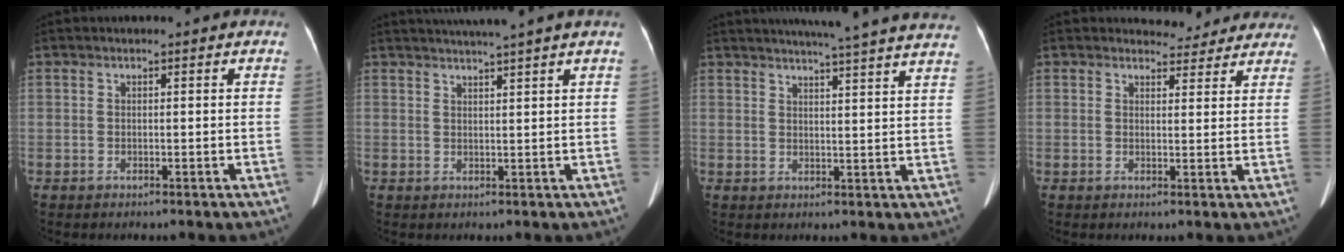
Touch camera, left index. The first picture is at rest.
{"total": 4.6, "force": [4.1, -1.1, 1.8], "torque": [-0.022, 0.011, 0.058]}
{"total": 20.6, "force": [18.5, -0.4, 8.9], "torque": [-0.133, -0.023, 0.220]}
{"total": 6.2, "force": [5.8, 2.2, 0.1], "torque": [0.015, -0.005, 0.050]}